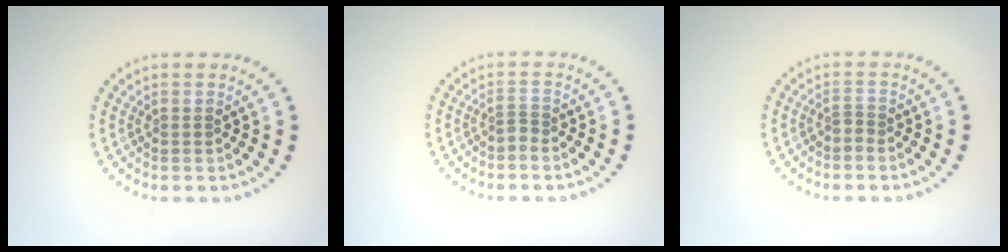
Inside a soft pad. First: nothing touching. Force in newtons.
{"total": 0.7, "press": 0.4, "slide": 0.6}
{"total": 0.7, "press": 0.4, "slide": 0.6}